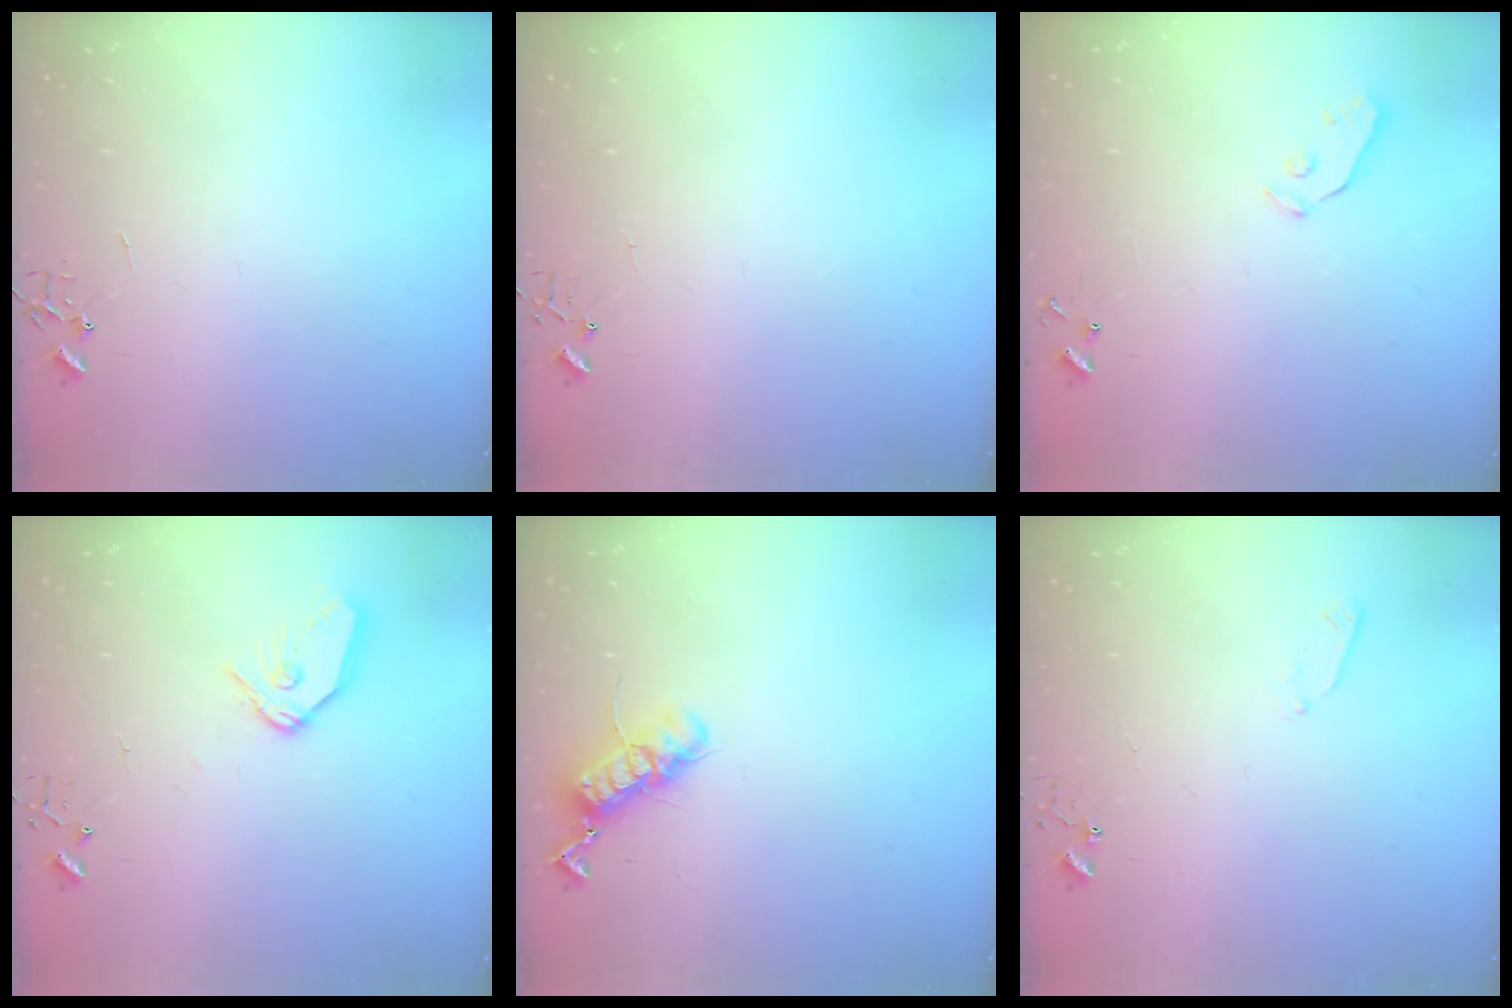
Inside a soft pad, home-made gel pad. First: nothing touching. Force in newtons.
{"total": 3.8, "press": 3.8, "slide": 0.5}
{"total": 3.4, "press": 3.4, "slide": 0.5}
{"total": 9.9, "press": 9.8, "slide": 1.2}
{"total": 12.0, "press": 12.0, "slide": 1.3}
{"total": 3.4, "press": 3.4, "slide": 0.5}